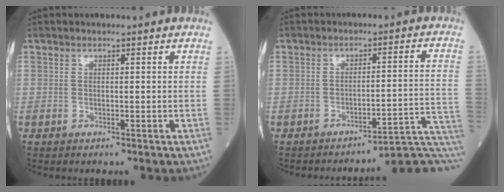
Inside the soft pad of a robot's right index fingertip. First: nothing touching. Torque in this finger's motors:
{"motor_torque": [-0.50, -0.93, 0.12, 0.02]}